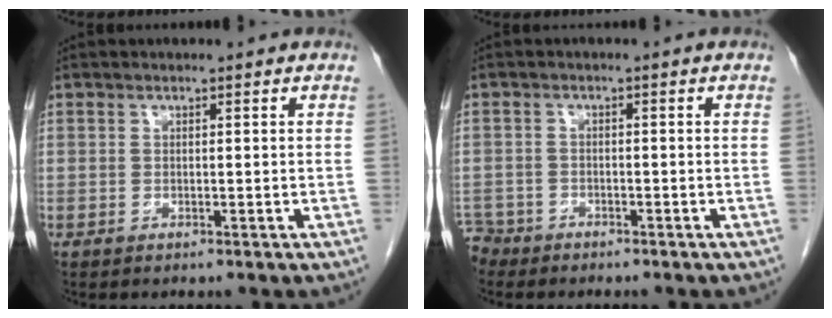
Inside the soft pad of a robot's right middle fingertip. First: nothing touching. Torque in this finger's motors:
{"motor_torque": [0.19, -0.20, 0.03, -0.16]}